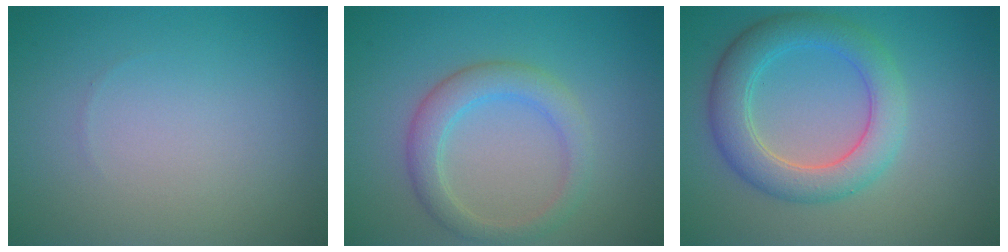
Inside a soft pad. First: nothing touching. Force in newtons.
{"total": 3.3, "press": 3.3, "slide": 0.3}
{"total": 5.1, "press": 5.1, "slide": 0.2}